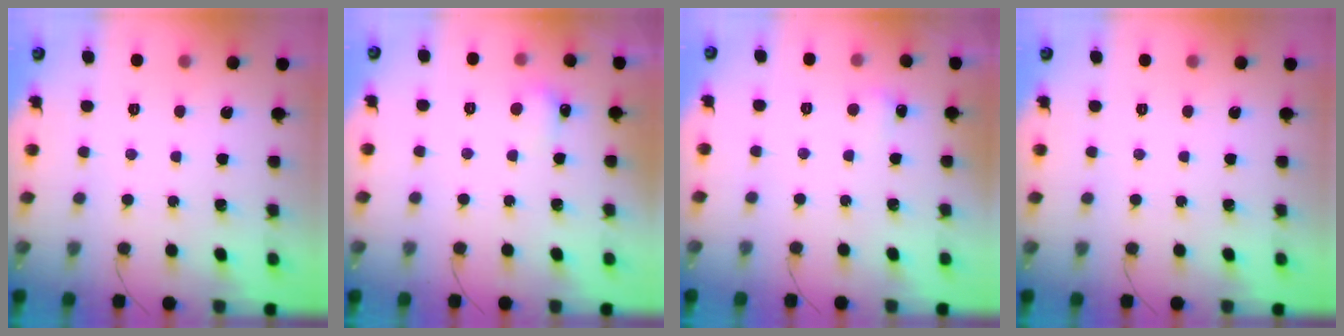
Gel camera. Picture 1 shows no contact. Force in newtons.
{"total": 4.7, "press": 4.5, "slide": 1.2}
{"total": 3.7, "press": 3.6, "slide": 0.8}
{"total": 0.0}